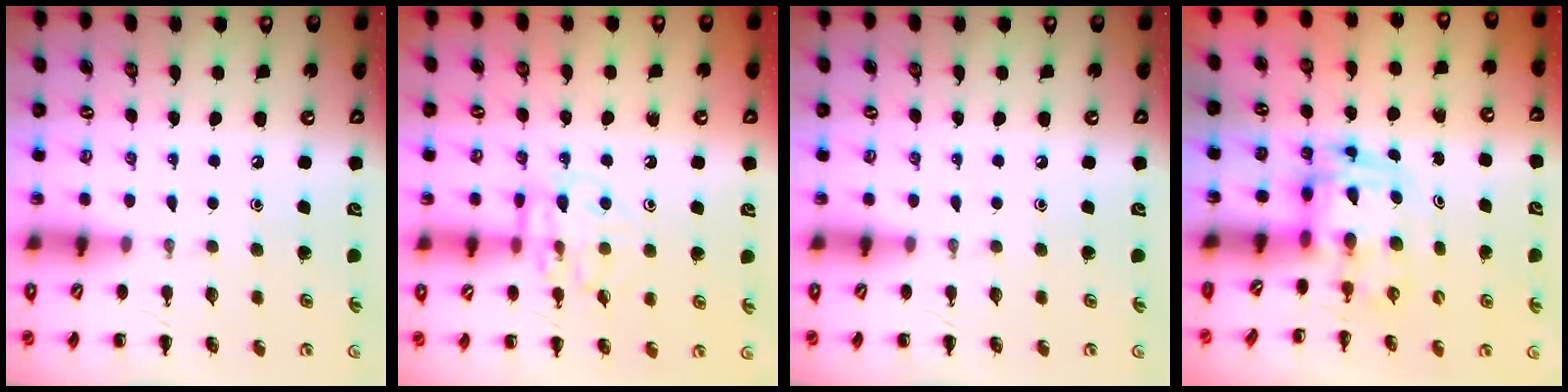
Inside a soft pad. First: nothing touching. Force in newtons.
{"total": 10.7, "press": 10.7, "slide": 0.8}
{"total": 0.0}
{"total": 3.7, "press": 3.6, "slide": 0.7}